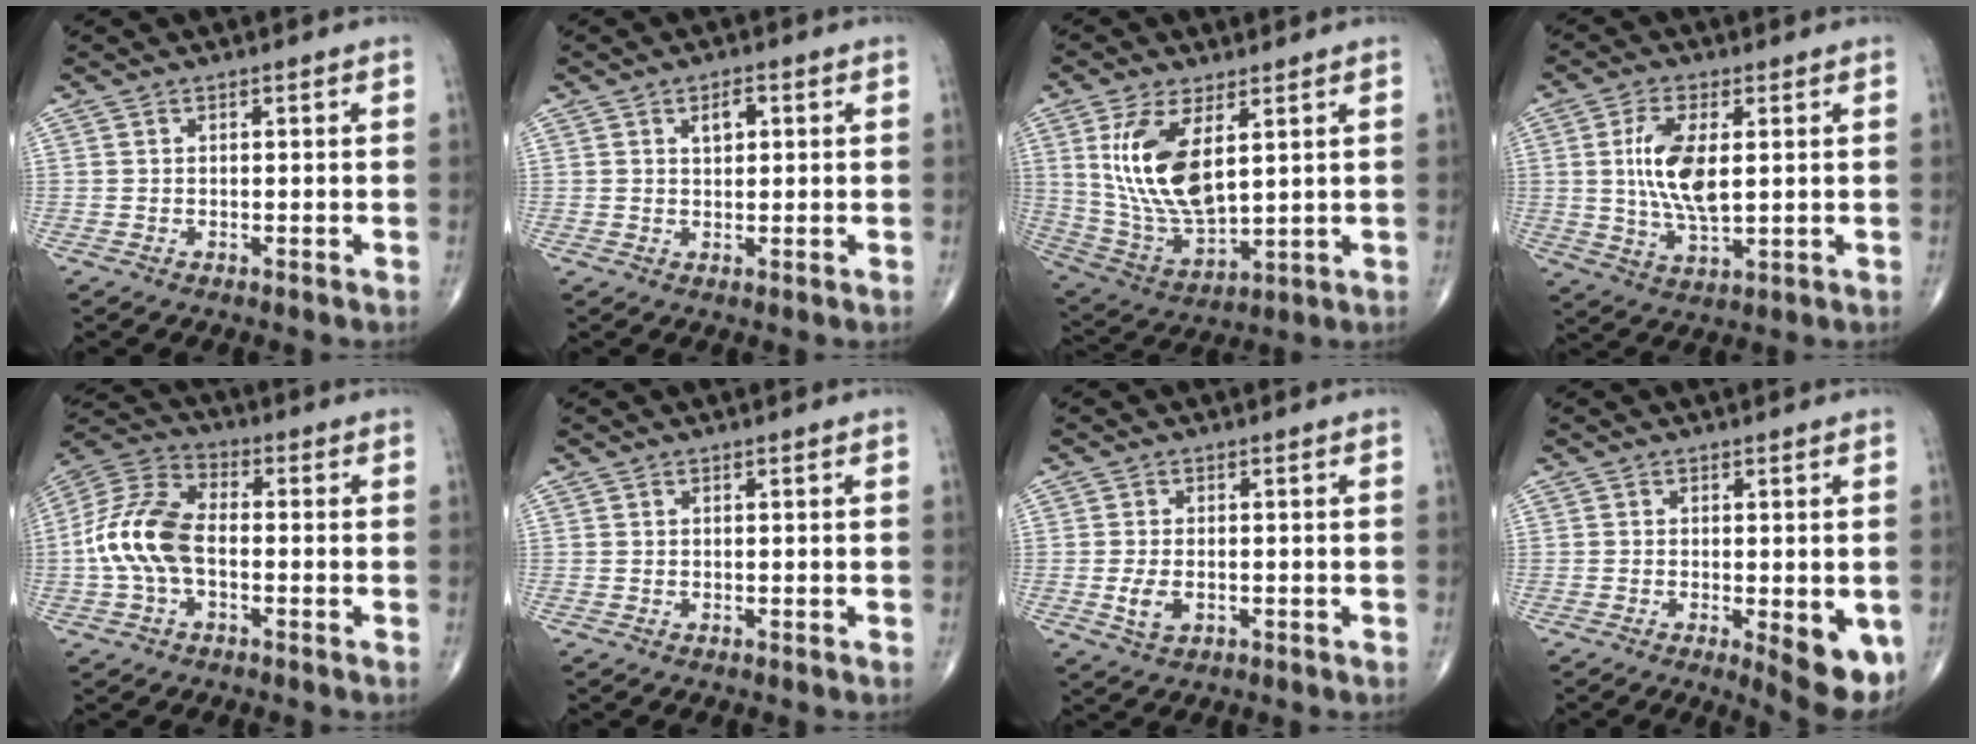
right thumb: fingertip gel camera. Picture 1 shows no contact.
{"total": 3.0, "force": [1.0, 1.7, 2.3], "torque": [-0.030, 0.001, 0.015]}
{"total": 15.3, "force": [4.4, 7.1, 12.8], "torque": [-0.250, -0.023, 0.103]}
{"total": 10.7, "force": [1.4, 4.7, 9.5], "torque": [-0.186, -0.012, 0.031]}
{"total": 12.8, "force": [-1.7, 7.4, 10.3], "torque": [-0.219, 0.036, -0.041]}
{"total": 0.0}
{"total": 3.6, "force": [-0.8, 2.1, 2.8], "torque": [-0.054, -0.002, -0.010]}
{"total": 8.1, "force": [-2.3, 2.7, 7.3], "torque": [-0.085, -0.015, -0.027]}